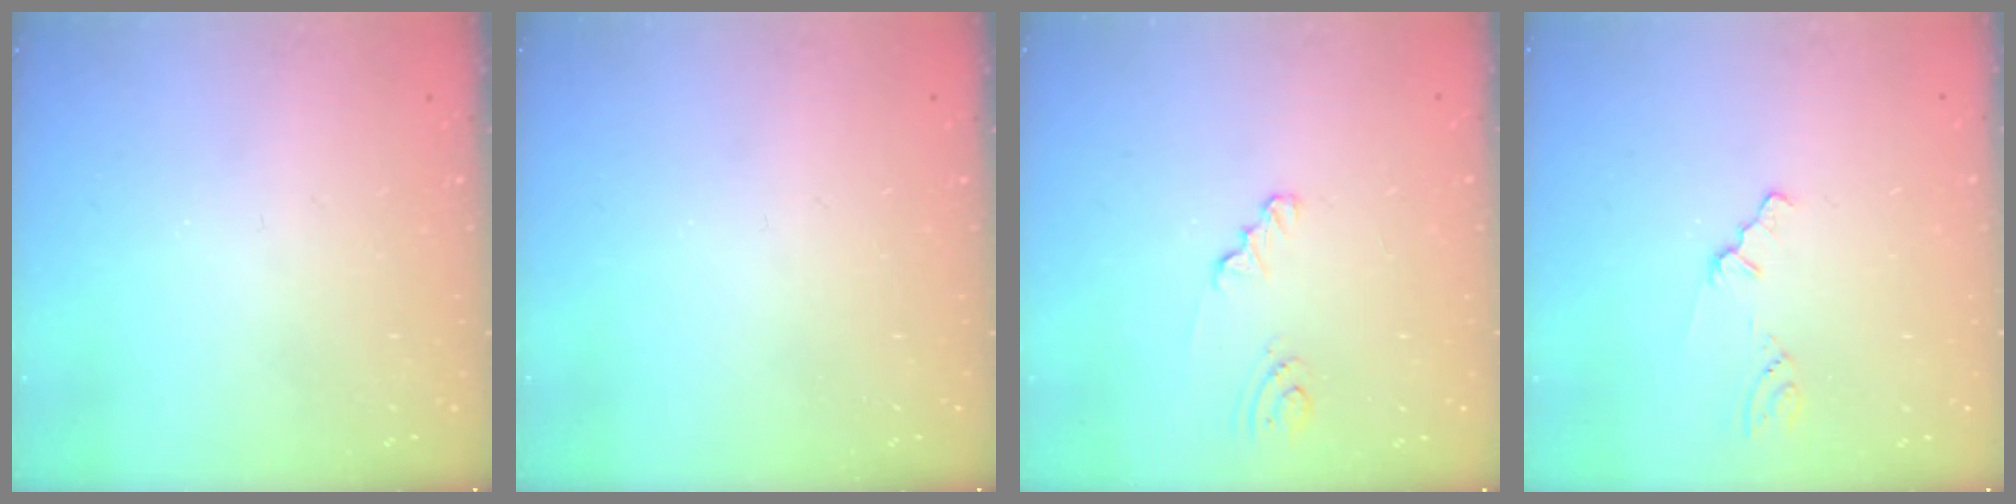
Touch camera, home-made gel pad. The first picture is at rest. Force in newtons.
{"total": 0.0}
{"total": 2.2, "press": 2.2, "slide": 0.3}
{"total": 0.9, "press": 0.8, "slide": 0.2}